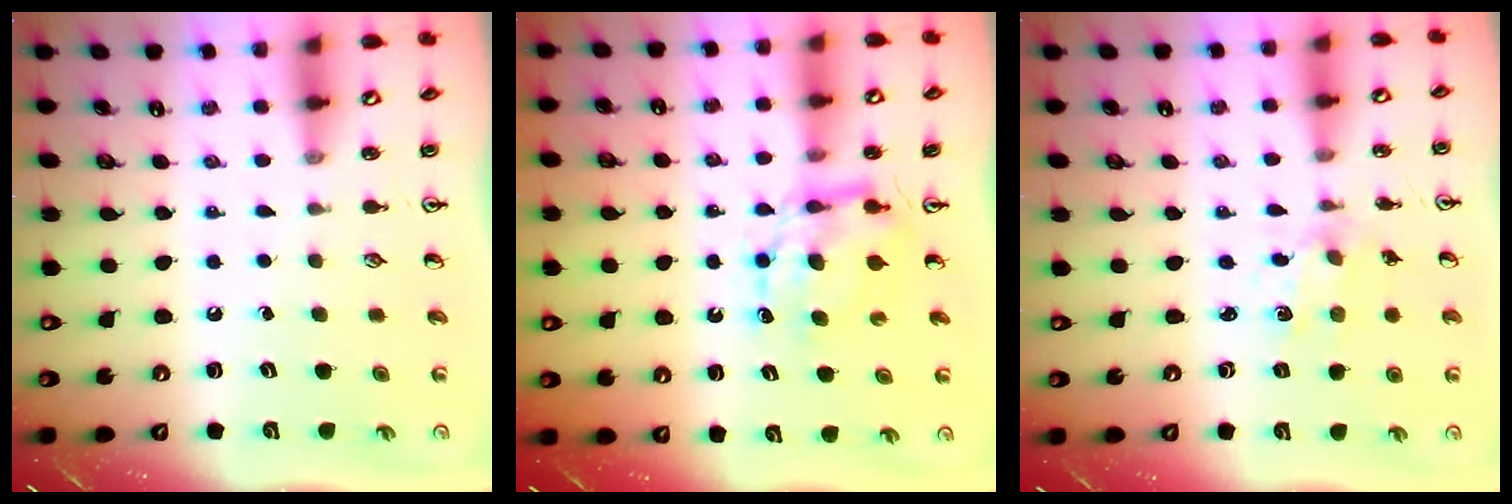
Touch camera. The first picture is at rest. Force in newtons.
{"total": 6.7, "press": 6.7, "slide": 0.2}
{"total": 1.9, "press": 1.9, "slide": 0.5}